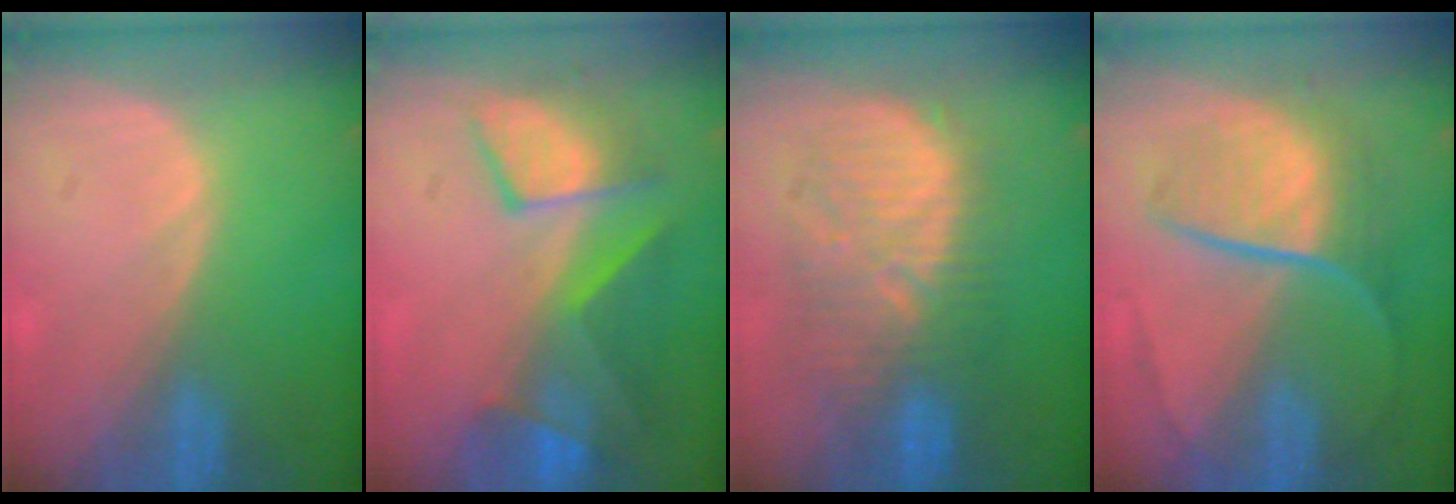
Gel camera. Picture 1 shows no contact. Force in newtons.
{"total": 8.7, "press": 8.2, "slide": 2.8}
{"total": 9.9, "press": 9.8, "slide": 1.5}
{"total": 8.9, "press": 7.6, "slide": 4.6}